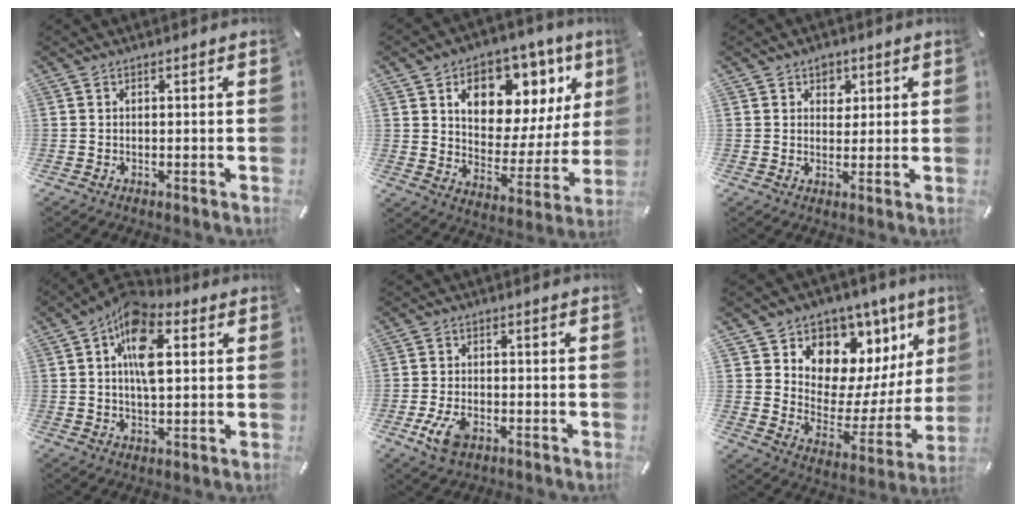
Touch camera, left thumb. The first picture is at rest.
{"total": 13.6, "force": [7.7, 9.1, 6.6], "torque": [-0.095, -0.059, 0.135]}
{"total": 3.6, "force": [1.6, 3.1, 1.0], "torque": [0.004, -0.005, 0.021]}
{"total": 12.8, "force": [3.6, 6.5, 10.5], "torque": [-0.188, -0.006, 0.062]}
{"total": 5.9, "force": [-2.6, 3.5, 3.9], "torque": [-0.094, 0.004, -0.051]}
{"total": 9.6, "force": [5.9, 7.4, 1.3], "torque": [-0.005, -0.099, 0.102]}